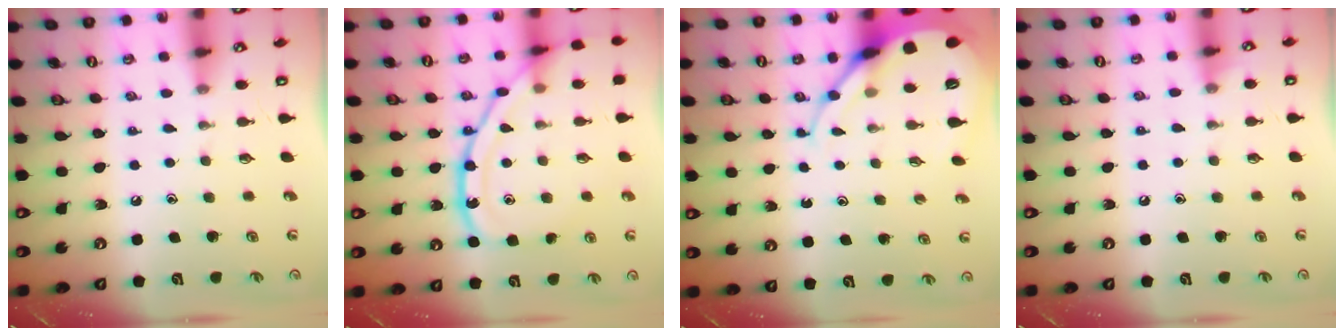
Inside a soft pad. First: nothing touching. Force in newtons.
{"total": 15.9, "press": 15.9, "slide": 1.5}
{"total": 9.9, "press": 9.8, "slide": 1.2}
{"total": 2.9, "press": 2.9, "slide": 0.4}